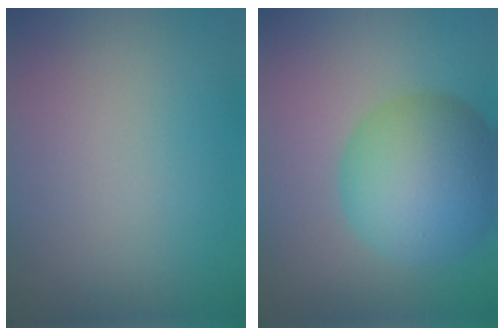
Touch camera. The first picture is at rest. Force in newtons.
{"total": 8.7, "press": 8.7, "slide": 0.2}